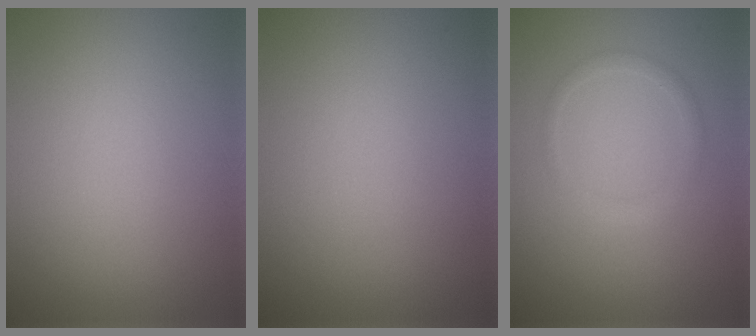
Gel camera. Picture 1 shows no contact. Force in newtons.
{"total": 0.0}
{"total": 1.3, "press": 1.3, "slide": 0.1}